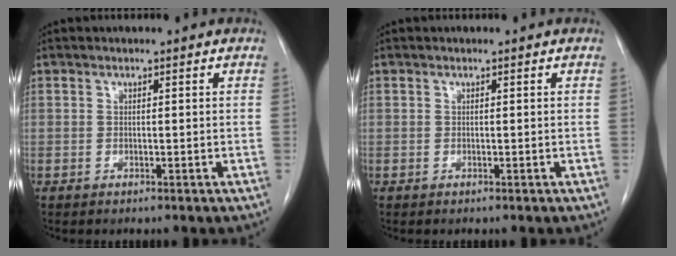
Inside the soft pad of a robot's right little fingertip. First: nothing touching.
{"total": 0.0}